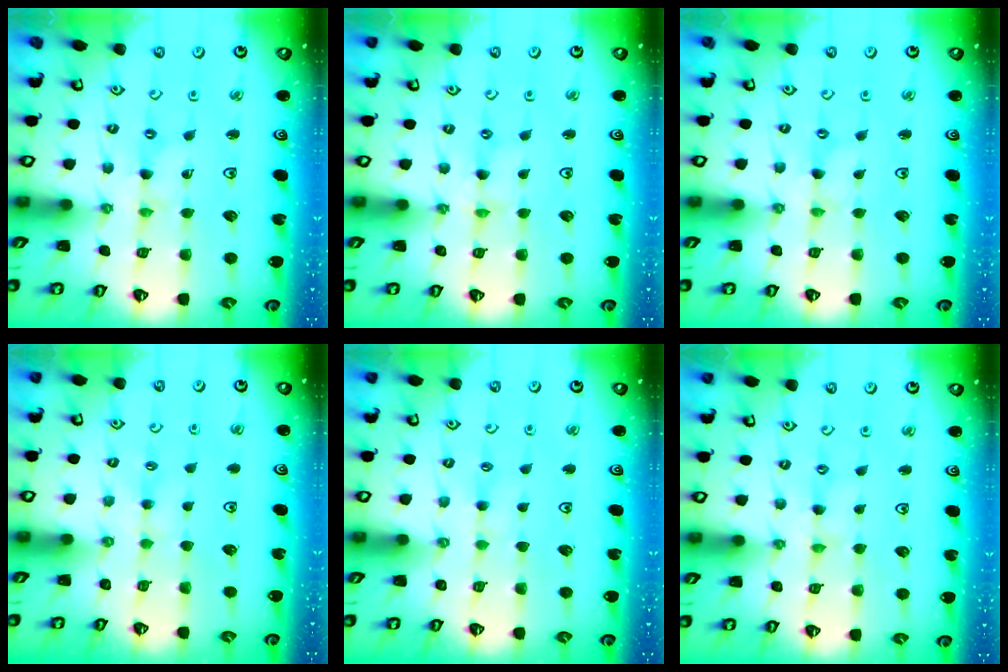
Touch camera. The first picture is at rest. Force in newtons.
{"total": 0.0}
{"total": 0.0}
{"total": 2.0, "press": 2.0, "slide": 0.4}
{"total": 2.2, "press": 2.2, "slide": 0.5}
{"total": 2.6, "press": 2.5, "slide": 0.4}